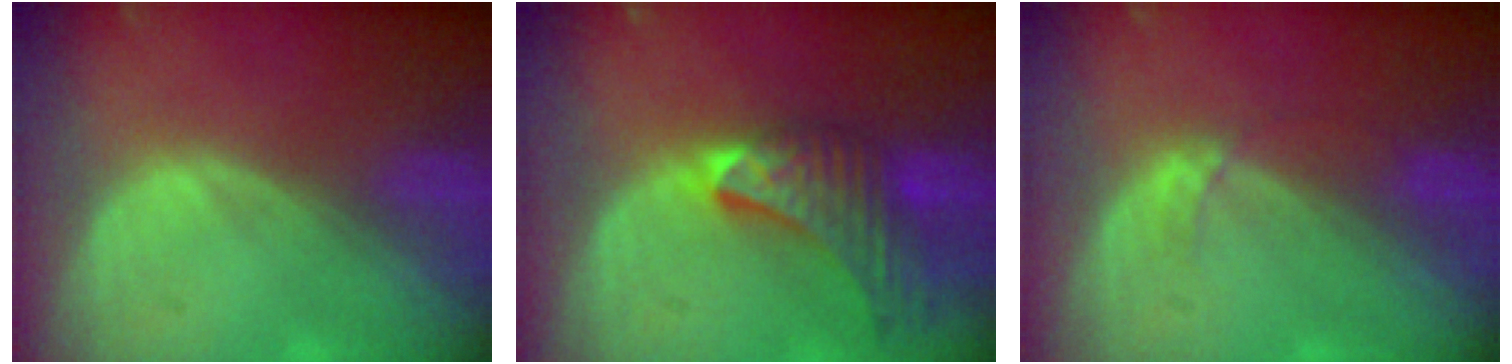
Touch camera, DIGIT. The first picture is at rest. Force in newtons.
{"total": 9.5, "press": 8.5, "slide": 4.3}
{"total": 1.3, "press": 1.3, "slide": 0.1}